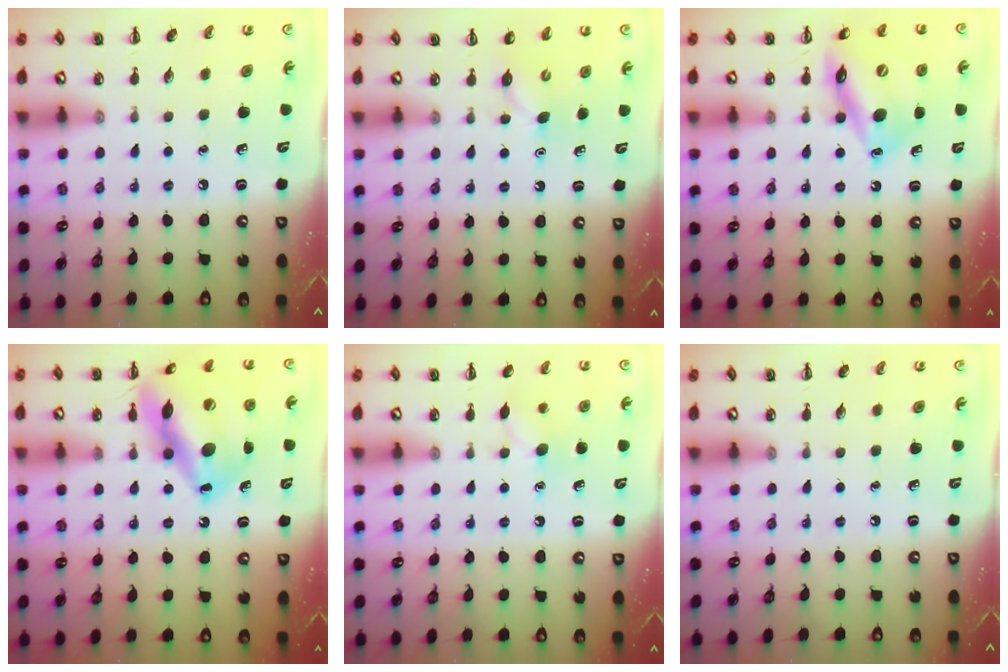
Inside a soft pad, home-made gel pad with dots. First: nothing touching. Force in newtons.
{"total": 4.2, "press": 4.1, "slide": 1.0}
{"total": 13.9, "press": 13.5, "slide": 3.2}
{"total": 17.6, "press": 17.5, "slide": 2.3}
{"total": 5.7, "press": 5.6, "slide": 1.2}
{"total": 0.0}